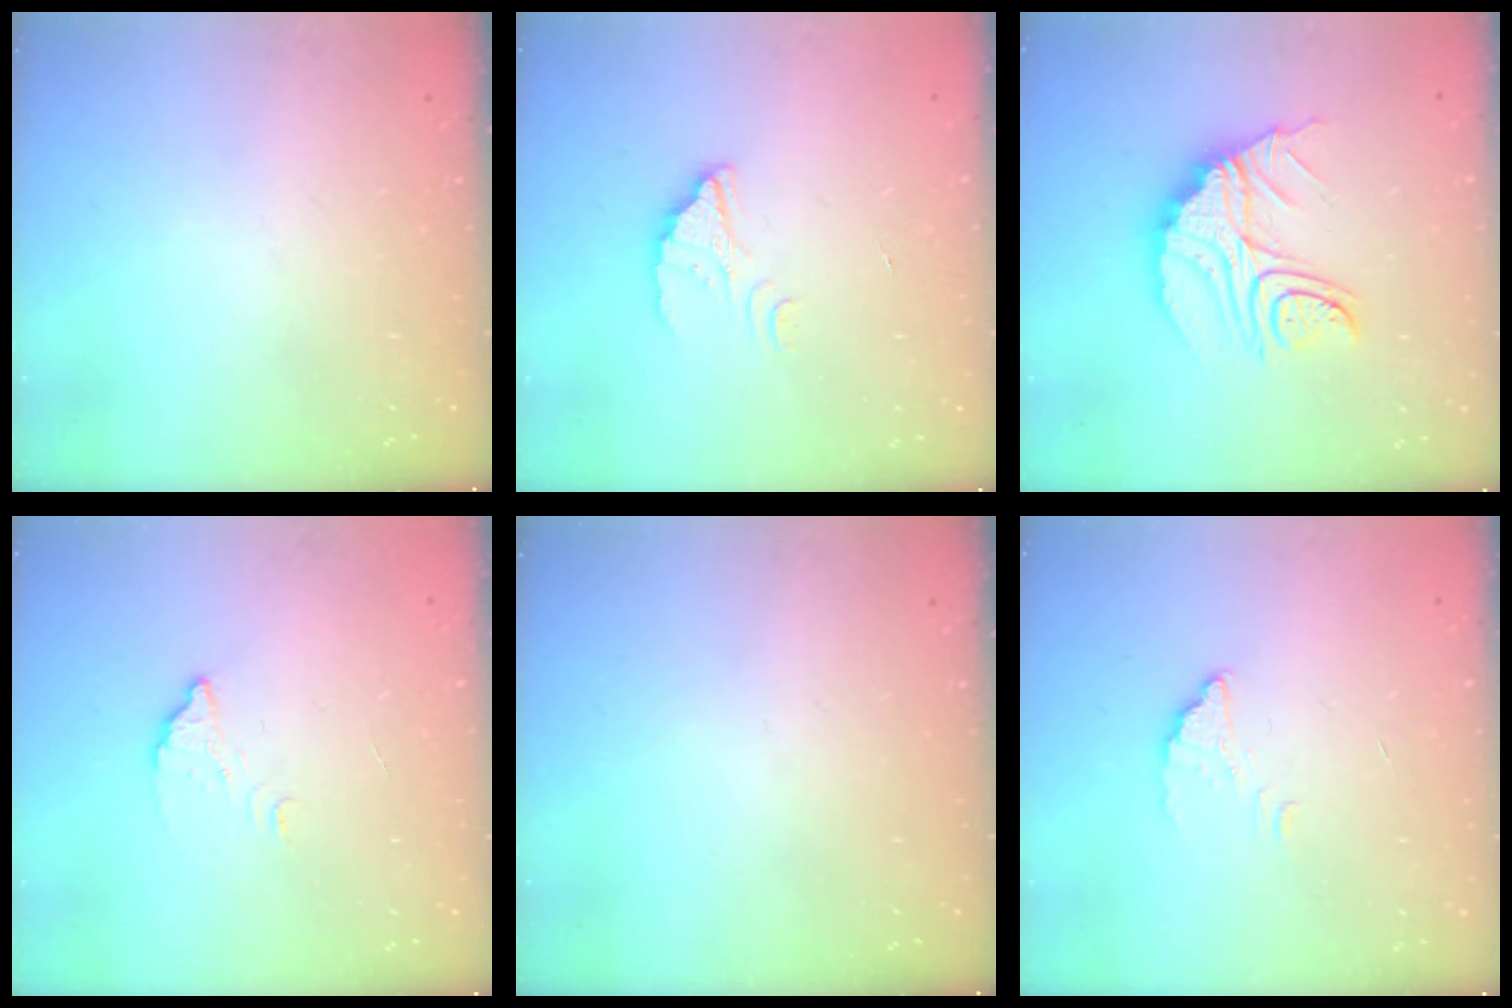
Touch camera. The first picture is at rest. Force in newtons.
{"total": 1.6, "press": 1.6, "slide": 0.0}
{"total": 17.2, "press": 17.1, "slide": 1.5}
{"total": 2.3, "press": 2.3, "slide": 0.1}
{"total": 0.0}
{"total": 1.8, "press": 1.8, "slide": 0.1}